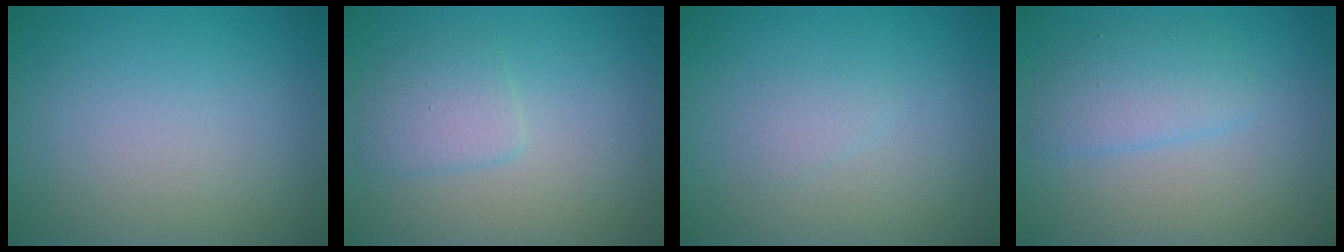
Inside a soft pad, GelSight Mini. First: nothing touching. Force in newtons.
{"total": 2.2, "press": 2.2, "slide": 0.1}
{"total": 0.9, "press": 0.9, "slide": 0.1}
{"total": 2.8, "press": 2.8, "slide": 0.1}